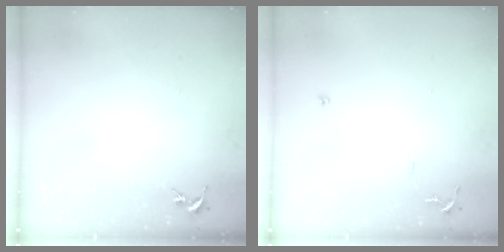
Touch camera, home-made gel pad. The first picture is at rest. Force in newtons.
{"total": 8.0, "press": 8.0, "slide": 0.8}